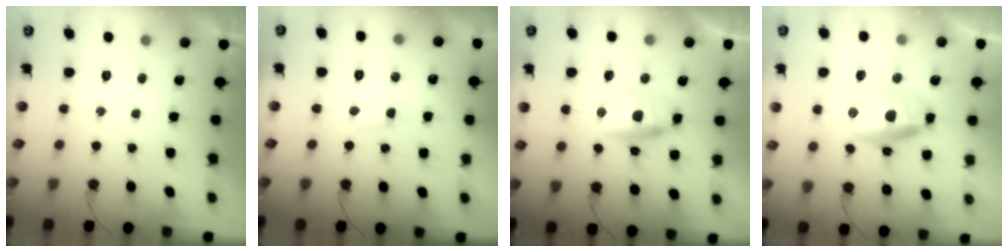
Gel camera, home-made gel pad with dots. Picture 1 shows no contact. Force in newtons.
{"total": 2.8, "press": 2.8, "slide": 0.2}
{"total": 9.8, "press": 8.2, "slide": 5.3}
{"total": 11.8, "press": 11.8, "slide": 0.6}